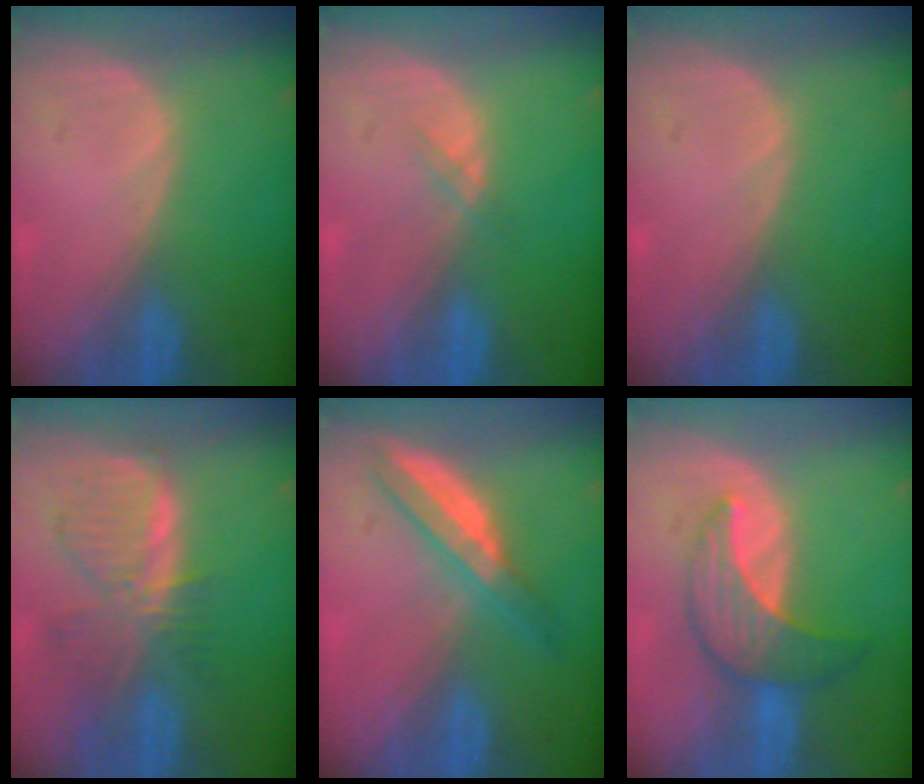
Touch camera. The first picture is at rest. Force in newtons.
{"total": 1.0, "press": 1.0, "slide": 0.2}
{"total": 0.0}
{"total": 7.9, "press": 7.0, "slide": 3.6}
{"total": 5.7, "press": 5.2, "slide": 2.5}
{"total": 7.0, "press": 6.9, "slide": 1.5}